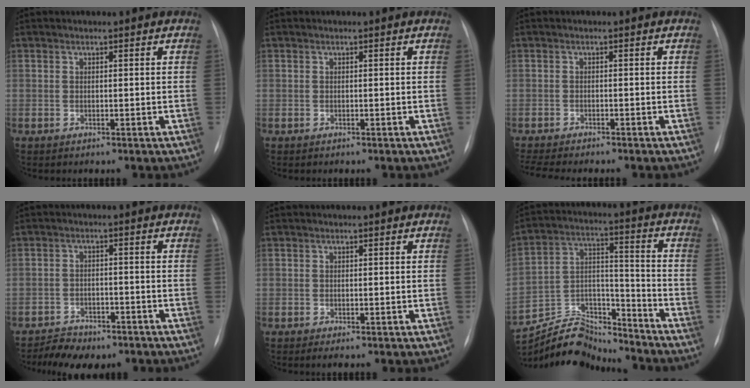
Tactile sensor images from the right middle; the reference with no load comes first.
{"total": 0.0}
{"total": 7.6, "force": [-6.6, 0.9, 3.7], "torque": [-0.054, -0.006, -0.099]}
{"total": 5.9, "force": [-4.8, 2.8, 2.0], "torque": [-0.031, 0.004, -0.072]}
{"total": 0.7, "force": [-0.3, 0.1, 0.6], "torque": [-0.010, -0.001, -0.004]}
{"total": 12.9, "force": [-12.8, 1.1, 1.2], "torque": [-0.027, 0.043, -0.232]}